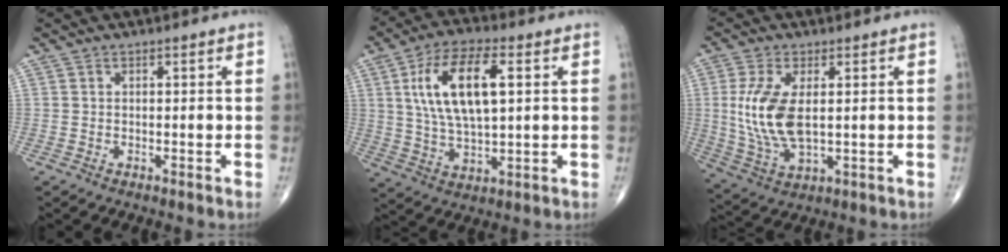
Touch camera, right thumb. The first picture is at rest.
{"total": 14.8, "force": [3.6, 6.1, 13.0], "torque": [-0.242, 0.002, 0.067]}
{"total": 11.6, "force": [1.1, 5.5, 10.1], "torque": [-0.221, -0.010, 0.031]}